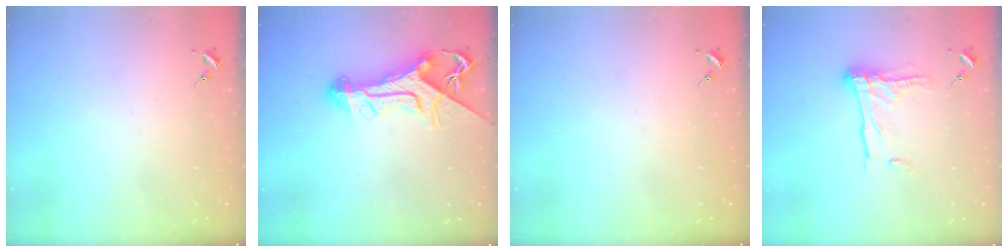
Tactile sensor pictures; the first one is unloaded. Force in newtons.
{"total": 13.4, "press": 13.4, "slide": 1.3}
{"total": 0.0}
{"total": 13.3, "press": 13.3, "slide": 0.9}